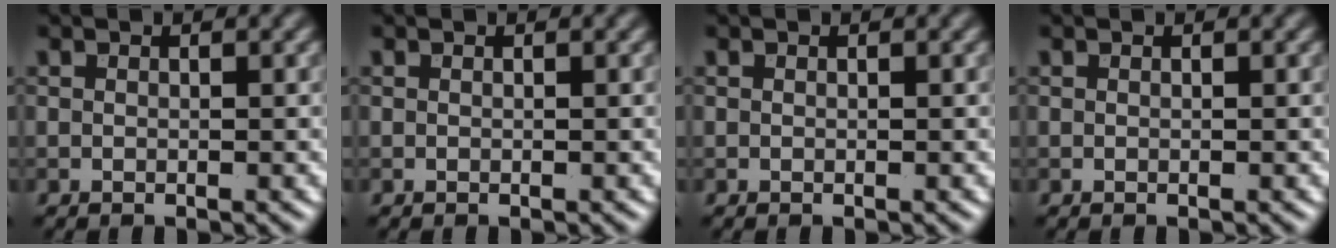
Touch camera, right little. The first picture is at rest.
{"total": 0.0}
{"total": 0.0}
{"total": 0.0}